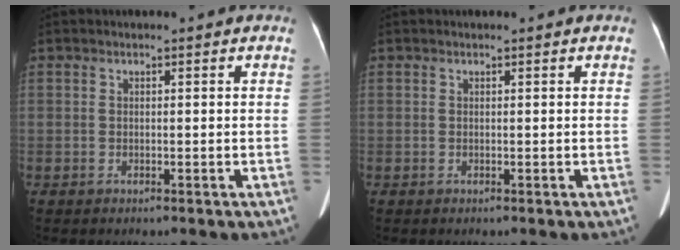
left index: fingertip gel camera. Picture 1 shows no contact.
{"total": 0.0}